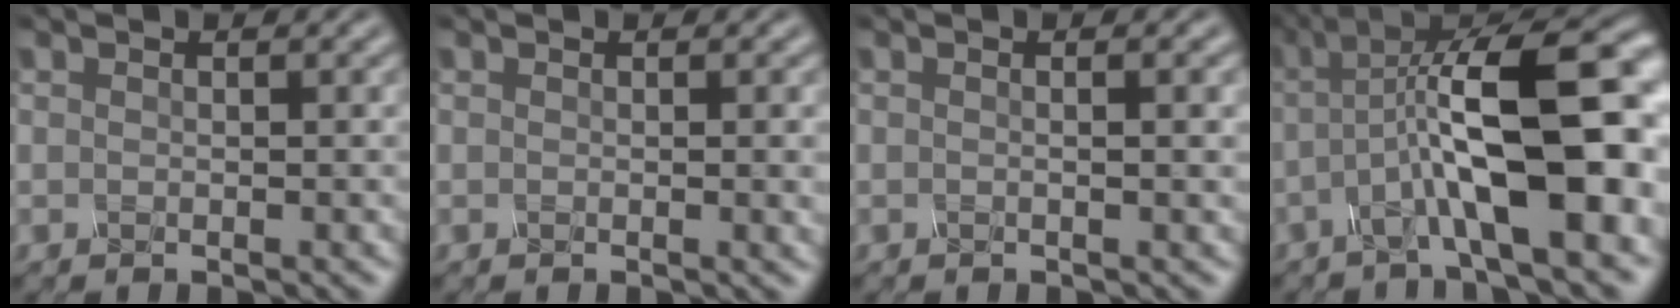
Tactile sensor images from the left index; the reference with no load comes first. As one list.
[{"total": 1.4, "force": [0.0, 0.4, 1.4], "torque": [-0.013, 0.001, -0.003]}, {"total": 2.3, "force": [0.1, 0.9, 2.1], "torque": [-0.021, 0.003, -0.010]}, {"total": 10.9, "force": [-1.6, 2.8, 10.4], "torque": [-0.170, 0.015, -0.031]}]